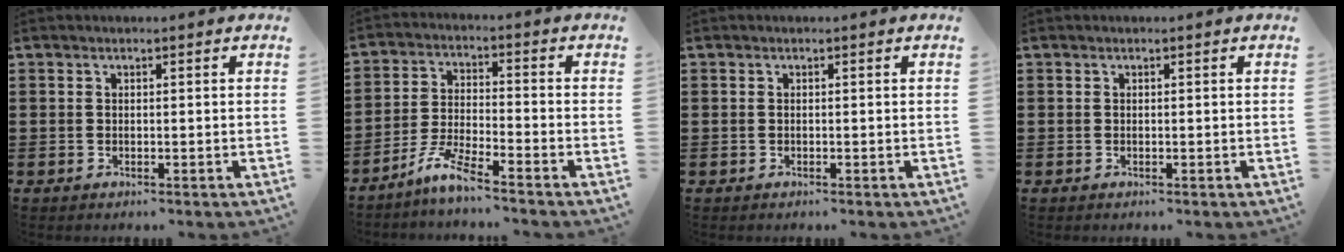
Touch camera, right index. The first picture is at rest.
{"total": 5.9, "force": [-5.1, -0.2, 2.9], "torque": [-0.085, -0.018, -0.104]}
{"total": 0.0}
{"total": 0.0}